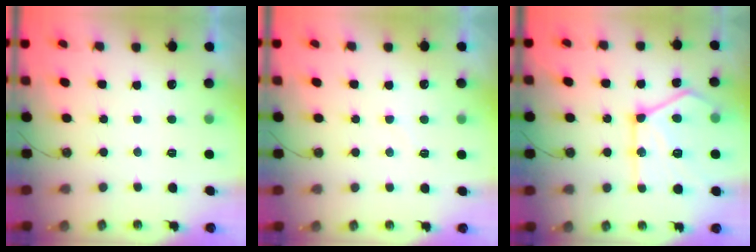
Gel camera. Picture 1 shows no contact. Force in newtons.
{"total": 6.1, "press": 6.1, "slide": 0.7}
{"total": 20.0, "press": 19.9, "slide": 1.9}